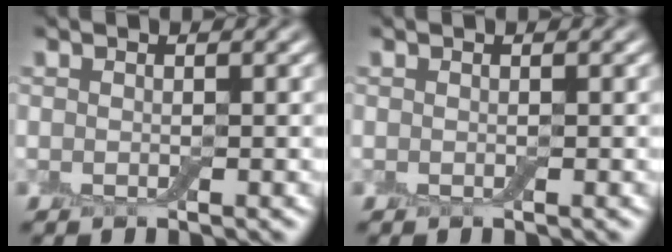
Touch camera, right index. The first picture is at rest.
{"total": 0.0}